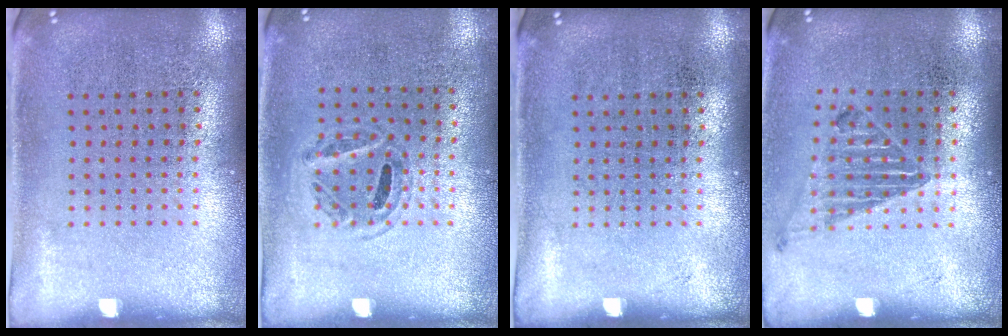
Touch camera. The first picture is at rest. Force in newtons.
{"total": 1.0, "press": 0.7, "slide": 0.6}
{"total": 0.0}
{"total": 1.0, "press": 1.0, "slide": 0.1}